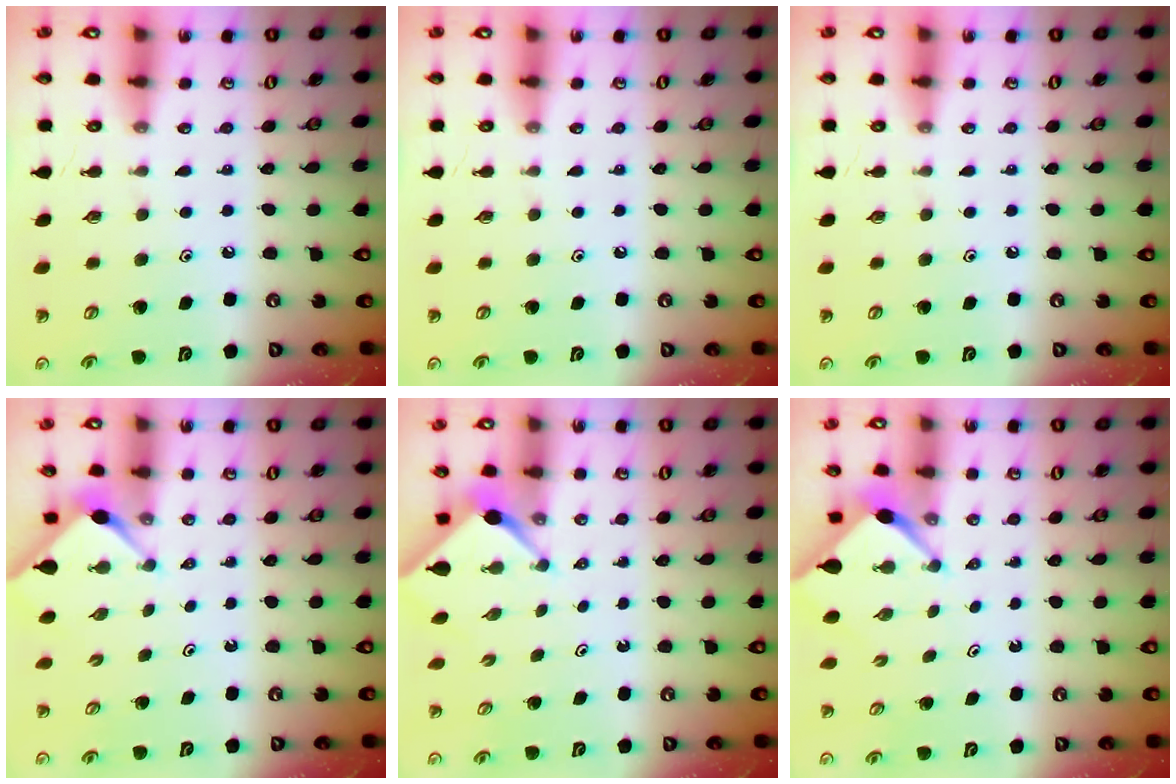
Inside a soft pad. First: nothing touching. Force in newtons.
{"total": 0.0}
{"total": 0.0}
{"total": 3.0, "press": 3.0, "slide": 0.3}
{"total": 2.5, "press": 2.5, "slide": 0.2}
{"total": 2.6, "press": 2.5, "slide": 0.3}